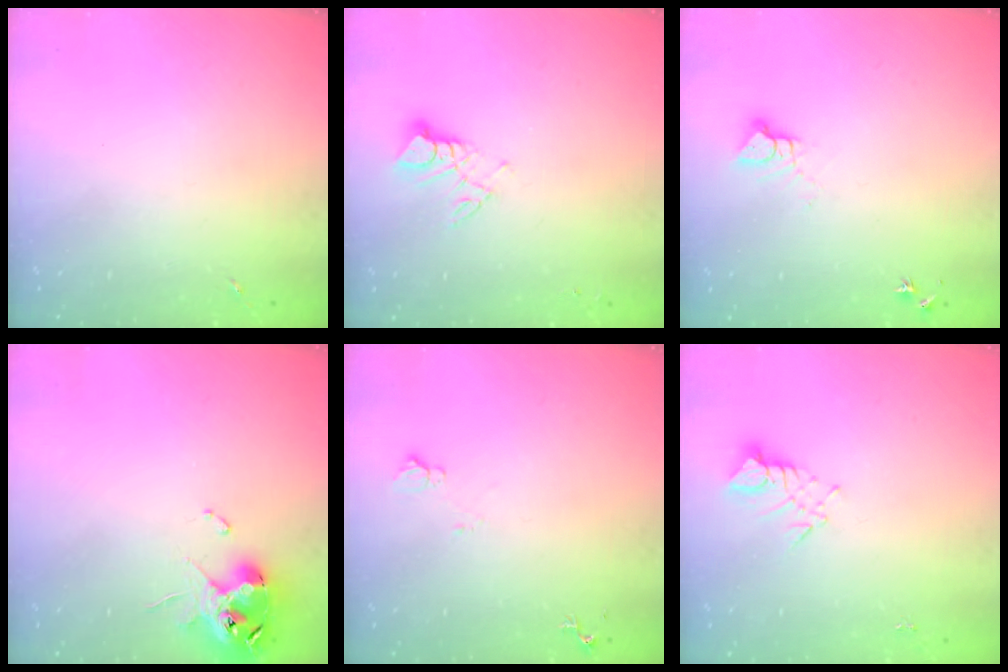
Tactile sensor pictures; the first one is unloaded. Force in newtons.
{"total": 6.2, "press": 6.1, "slide": 0.4}
{"total": 4.2, "press": 4.2, "slide": 0.3}
{"total": 12.6, "press": 12.5, "slide": 1.7}
{"total": 5.1, "press": 5.1, "slide": 0.7}
{"total": 4.2, "press": 4.2, "slide": 0.2}